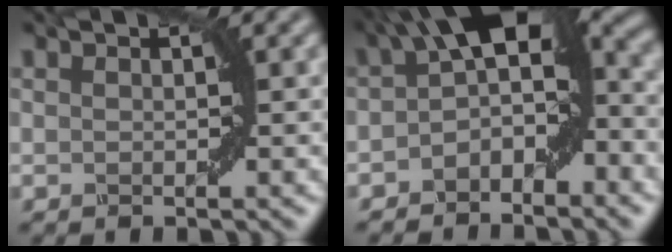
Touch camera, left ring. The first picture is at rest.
{"total": 8.3, "force": [-0.7, 4.0, 7.2], "torque": [-0.105, 0.027, -0.030]}